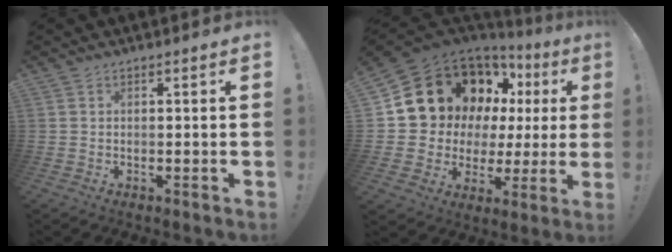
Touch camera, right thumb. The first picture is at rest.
{"total": 16.9, "force": [9.5, 10.9, 8.7], "torque": [-0.132, -0.071, 0.194]}